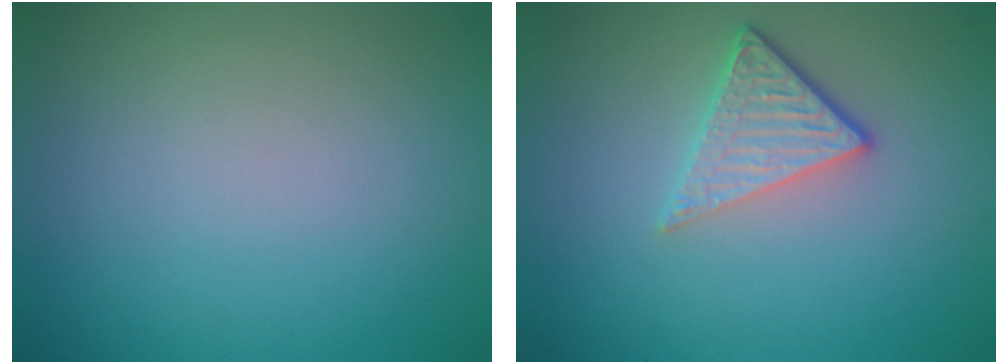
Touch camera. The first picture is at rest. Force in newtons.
{"total": 3.6, "press": 2.7, "slide": 2.3}